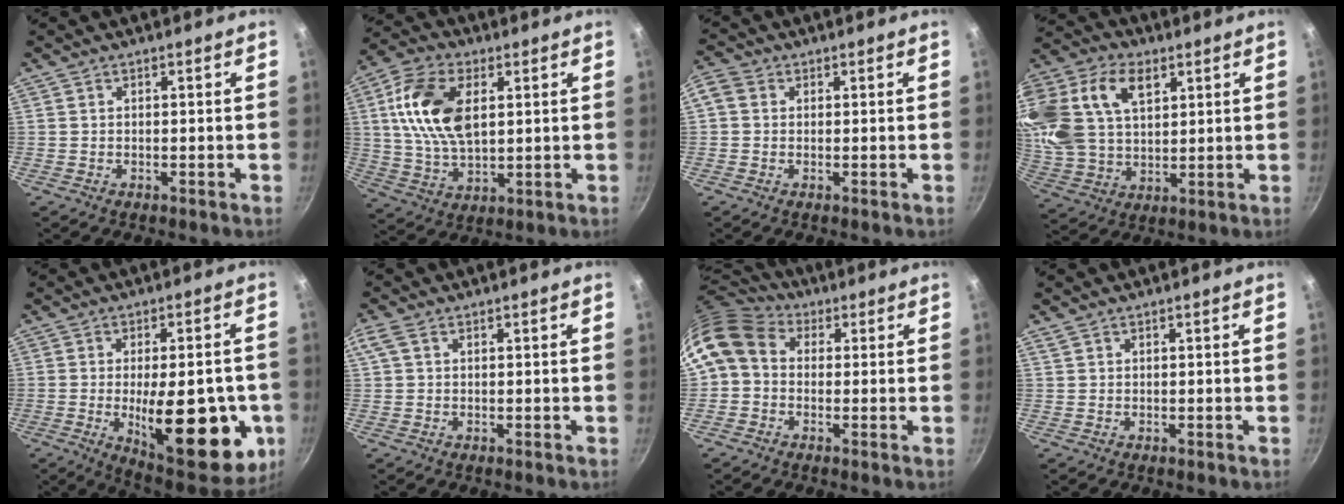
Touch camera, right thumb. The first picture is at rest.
{"total": 15.2, "force": [3.6, 8.8, 11.9], "torque": [-0.213, -0.004, 0.067]}
{"total": 3.3, "force": [0.5, 2.8, 1.6], "torque": [-0.034, 0.009, -0.004]}
{"total": 24.1, "force": [9.2, 15.4, 16.0], "torque": [-0.353, 0.019, 0.174]}
{"total": 22.3, "force": [-4.7, 9.1, 19.8], "torque": [-0.229, -0.009, -0.050]}
{"total": 2.6, "force": [1.1, 1.4, 1.9], "torque": [-0.046, 0.009, 0.024]}
{"total": 10.4, "force": [1.4, 8.3, 6.0], "torque": [-0.107, 0.022, 0.003]}
{"total": 0.6, "force": [0.5, 0.3, 0.3], "torque": [-0.007, 0.002, 0.011]}